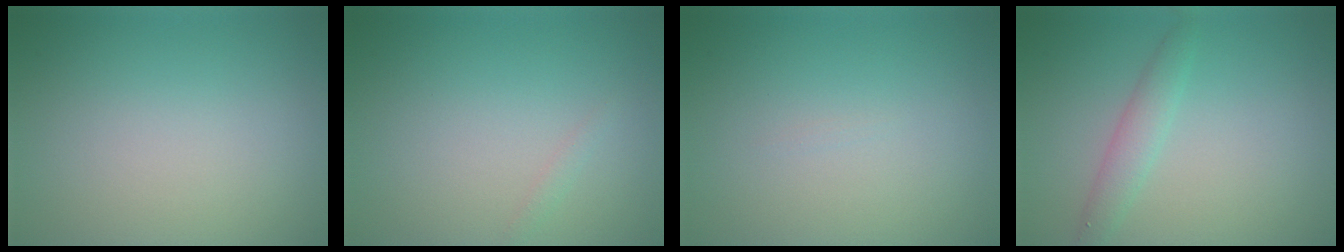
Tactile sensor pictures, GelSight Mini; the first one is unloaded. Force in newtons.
{"total": 0.5, "press": 0.5, "slide": 0.0}
{"total": 0.0}
{"total": 2.1, "press": 2.1, "slide": 0.1}